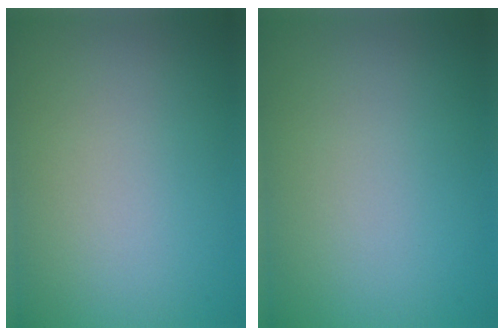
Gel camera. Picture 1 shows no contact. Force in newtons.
{"total": 0.0}